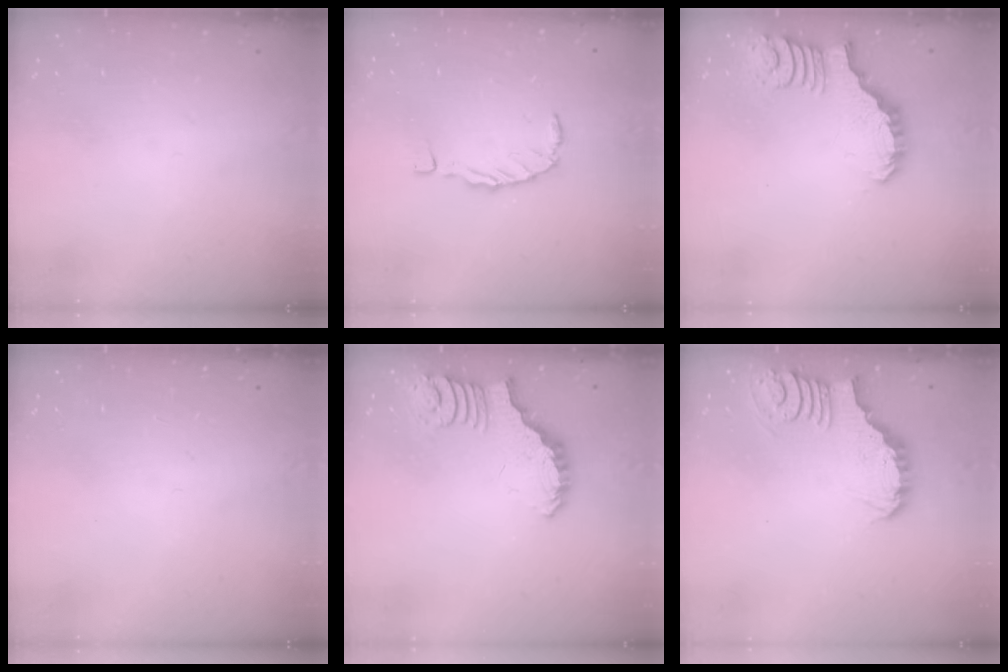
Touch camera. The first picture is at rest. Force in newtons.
{"total": 0.0}
{"total": 2.9, "press": 2.9, "slide": 0.1}
{"total": 0.0}
{"total": 2.7, "press": 2.6, "slide": 0.6}
{"total": 3.4, "press": 3.4, "slide": 0.2}